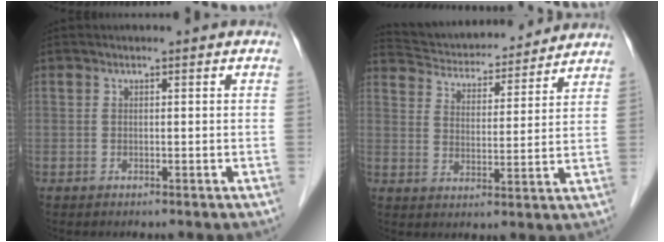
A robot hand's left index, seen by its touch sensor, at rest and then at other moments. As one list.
[{"total": 16.2, "force": [15.4, 3.1, 3.9], "torque": [-0.056, 0.017, 0.213]}]